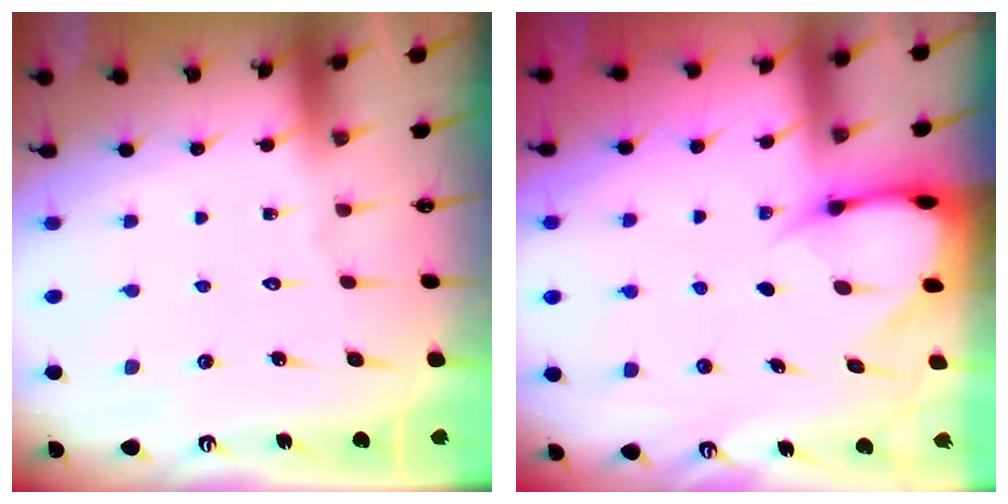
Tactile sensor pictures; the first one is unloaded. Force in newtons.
{"total": 5.1, "press": 5.1, "slide": 0.5}